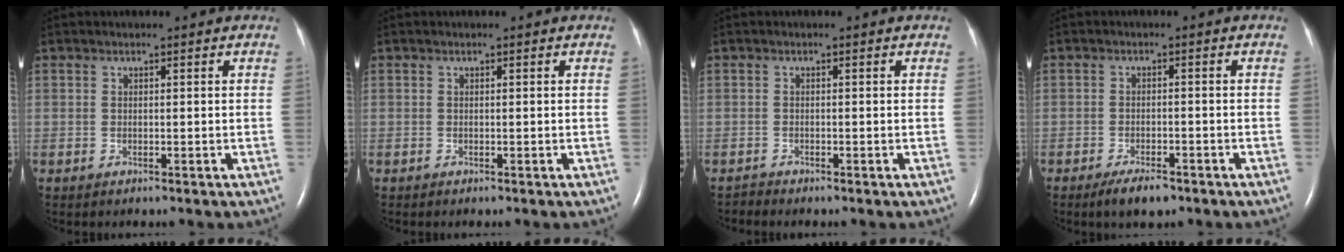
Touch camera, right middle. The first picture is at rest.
{"total": 0.0}
{"total": 0.7, "force": [-0.6, -0.1, -0.3], "torque": [-0.001, -0.007, -0.012]}
{"total": 3.9, "force": [-2.8, 1.2, 2.5], "torque": [-0.051, -0.004, -0.045]}